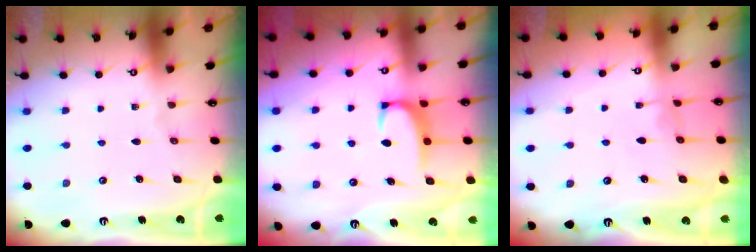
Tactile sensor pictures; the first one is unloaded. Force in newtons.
{"total": 2.3, "press": 2.2, "slide": 0.6}
{"total": 1.4, "press": 1.4, "slide": 0.5}